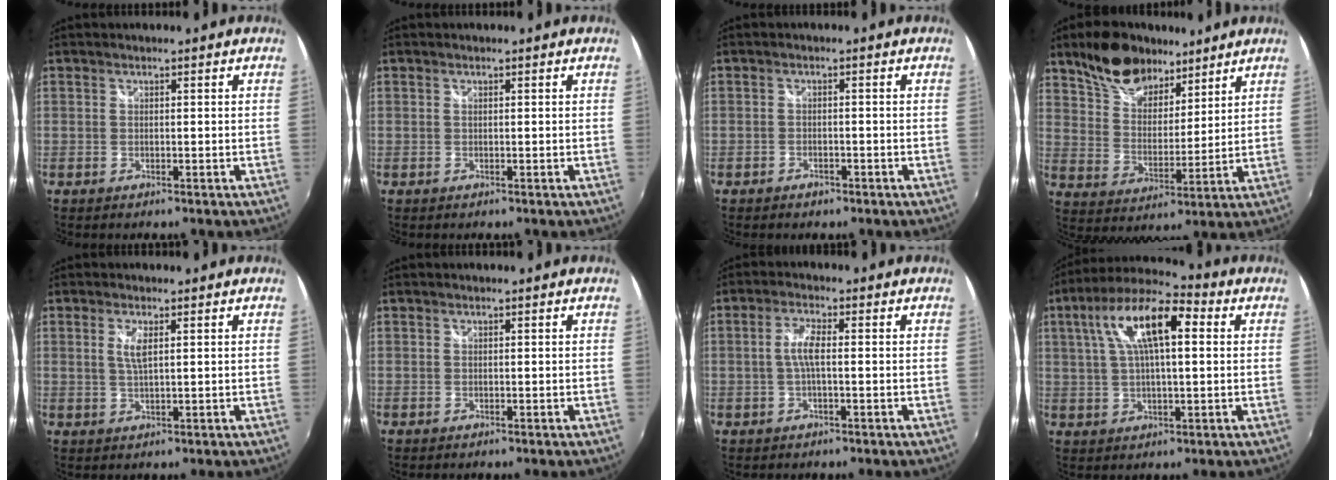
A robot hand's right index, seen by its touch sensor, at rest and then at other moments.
{"total": 0.0}
{"total": 2.1, "force": [-1.5, 1.3, 0.7], "torque": [-0.018, -0.002, -0.025]}
{"total": 14.8, "force": [10.6, 7.9, 6.8], "torque": [-0.136, 0.036, 0.194]}
{"total": 2.9, "force": [1.0, 0.6, 2.6], "torque": [-0.052, 0.001, 0.019]}
{"total": 0.0}
{"total": 3.6, "force": [-0.2, 0.6, 3.5], "torque": [-0.073, 0.009, -0.001]}
{"total": 14.5, "force": [4.3, 5.2, 12.9], "torque": [-0.234, 0.030, 0.065]}